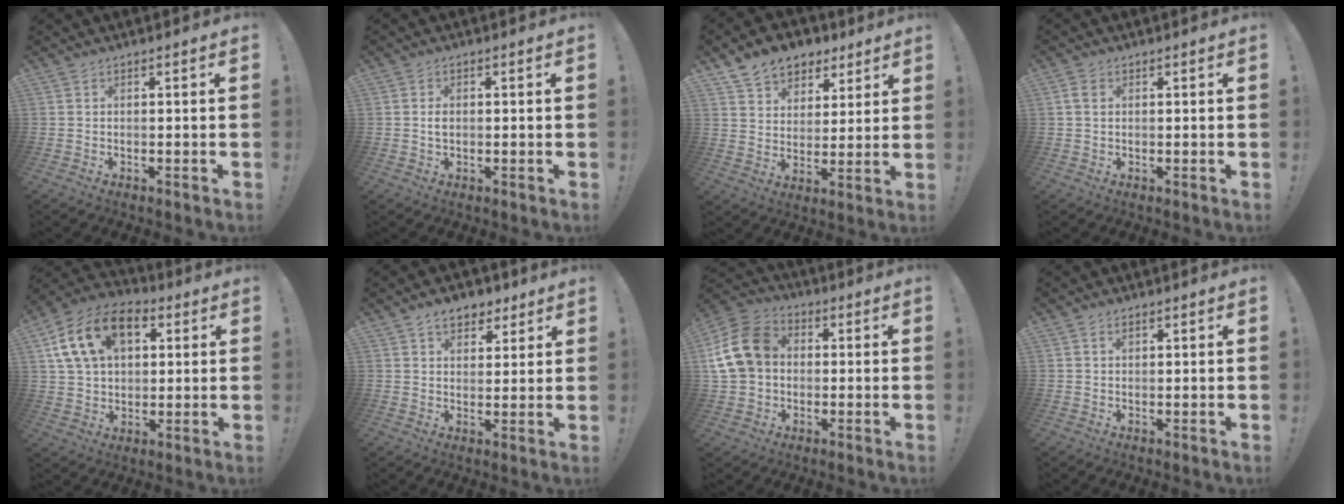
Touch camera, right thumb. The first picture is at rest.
{"total": 1.9, "force": [0.1, 1.3, 1.3], "torque": [-0.019, 0.003, 0.000]}
{"total": 10.8, "force": [7.4, 7.2, 2.8], "torque": [-0.039, -0.051, 0.143]}
{"total": 2.6, "force": [0.9, 1.8, 1.7], "torque": [-0.029, 0.006, 0.016]}
{"total": 17.9, "force": [7.1, 12.1, 11.2], "torque": [-0.182, -0.015, 0.131]}
{"total": 7.8, "force": [4.8, 5.2, 3.2], "torque": [-0.035, -0.021, 0.089]}
{"total": 16.0, "force": [2.3, 12.7, 9.5], "torque": [-0.169, 0.010, 0.049]}
{"total": 1.5, "force": [0.8, 0.9, 0.7], "torque": [-0.007, 0.000, 0.014]}